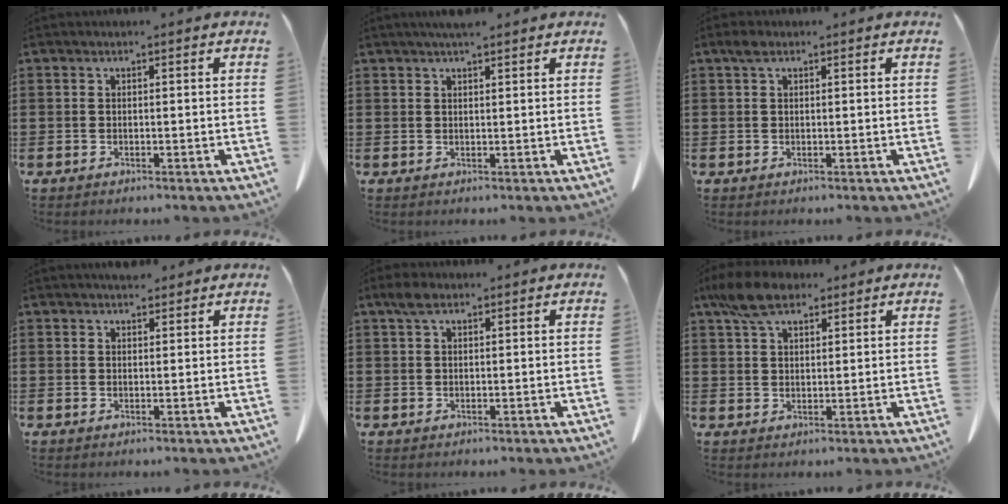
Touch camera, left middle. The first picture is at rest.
{"total": 2.3, "force": [1.9, 0.3, 1.3], "torque": [-0.029, 0.002, 0.034]}
{"total": 1.6, "force": [0.7, 1.0, 1.0], "torque": [-0.024, 0.005, 0.014]}
{"total": 2.3, "force": [2.1, 0.7, 0.6], "torque": [-0.010, -0.003, 0.038]}
{"total": 2.5, "force": [1.4, 1.3, 1.5], "torque": [-0.036, 0.006, 0.027]}
{"total": 6.8, "force": [4.7, 3.2, 3.7], "torque": [-0.088, 0.002, 0.089]}